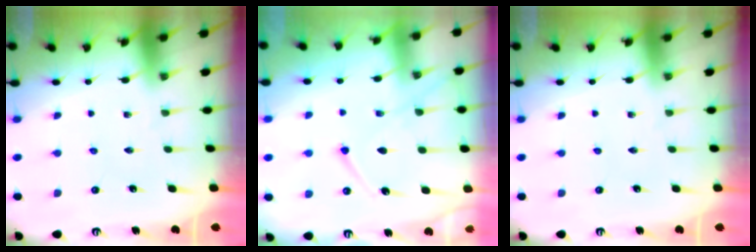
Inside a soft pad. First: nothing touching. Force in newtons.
{"total": 12.2, "press": 12.1, "slide": 1.4}
{"total": 0.0}